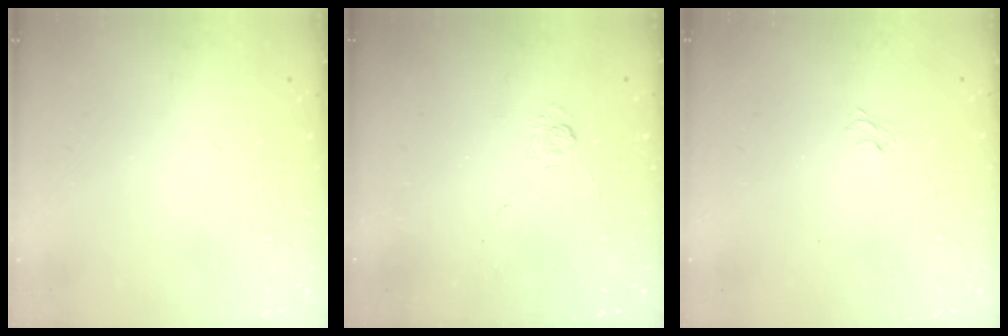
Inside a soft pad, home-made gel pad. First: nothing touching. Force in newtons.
{"total": 3.0, "press": 2.5, "slide": 1.7}
{"total": 3.8, "press": 3.8, "slide": 0.3}